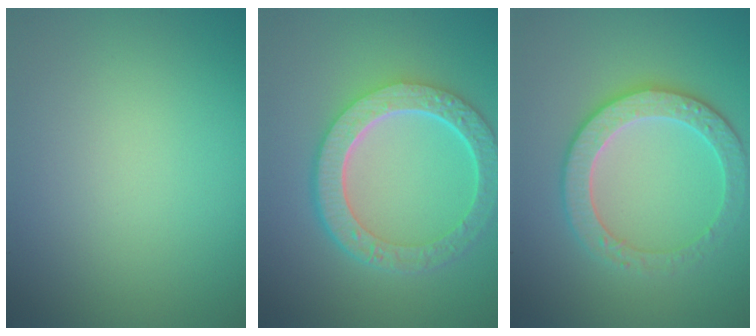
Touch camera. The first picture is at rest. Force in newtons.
{"total": 6.8, "press": 5.0, "slide": 4.6}
{"total": 4.1, "press": 3.6, "slide": 1.9}